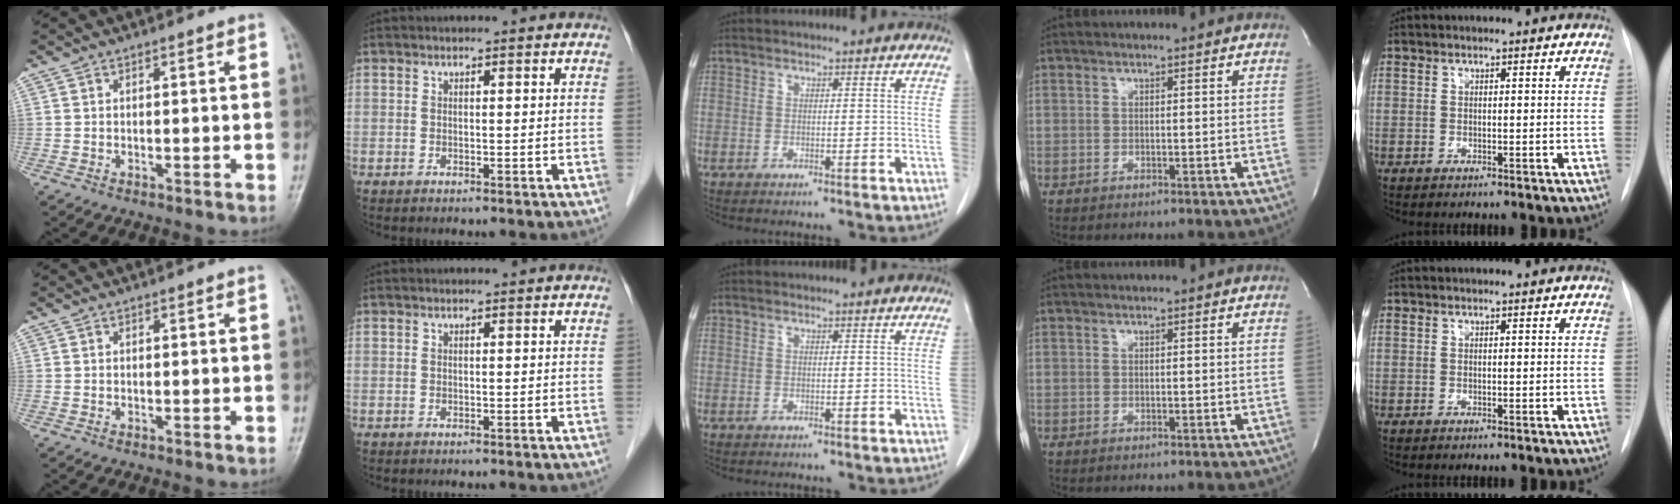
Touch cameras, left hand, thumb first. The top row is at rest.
{}